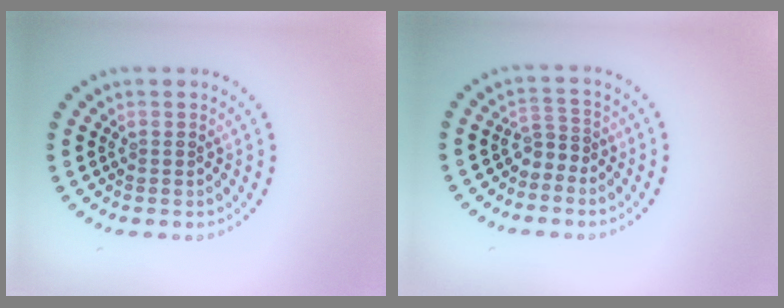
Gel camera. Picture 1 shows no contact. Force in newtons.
{"total": 1.6, "press": 1.1, "slide": 1.1}